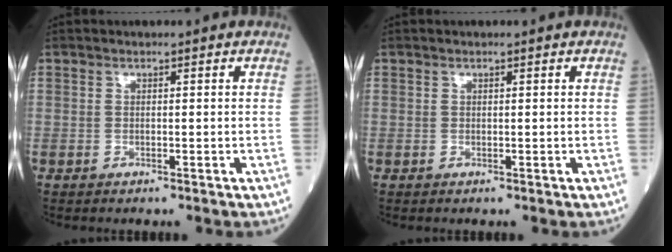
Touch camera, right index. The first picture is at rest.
{"total": 0.0}